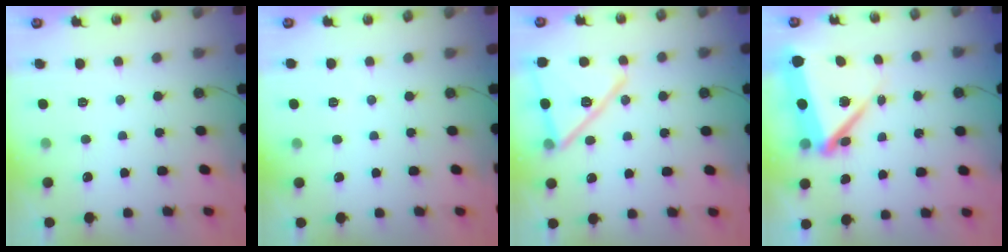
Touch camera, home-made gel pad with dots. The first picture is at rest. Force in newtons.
{"total": 2.1, "press": 1.8, "slide": 1.2}
{"total": 16.4, "press": 14.0, "slide": 8.6}
{"total": 12.0, "press": 11.9, "slide": 1.6}